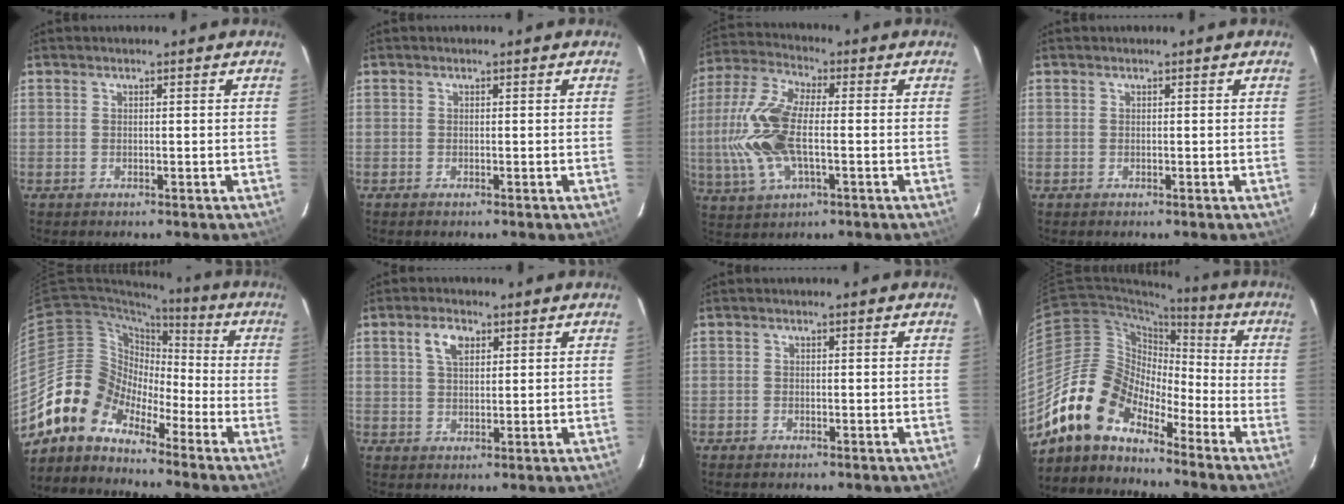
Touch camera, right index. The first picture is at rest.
{"total": 0.0}
{"total": 15.3, "force": [-1.6, 6.9, 13.6], "torque": [-0.302, 0.006, -0.035]}
{"total": 0.0}
{"total": 9.9, "force": [-7.2, 6.7, 1.4], "torque": [-0.029, 0.040, -0.156]}
{"total": 4.4, "force": [2.0, 2.4, 3.0], "torque": [-0.055, 0.010, 0.038]}
{"total": 0.9, "force": [-0.7, 0.6, 0.1], "torque": [-0.004, 0.000, -0.013]}
{"total": 13.4, "force": [-10.6, 6.4, 5.0], "torque": [-0.091, 0.023, -0.210]}